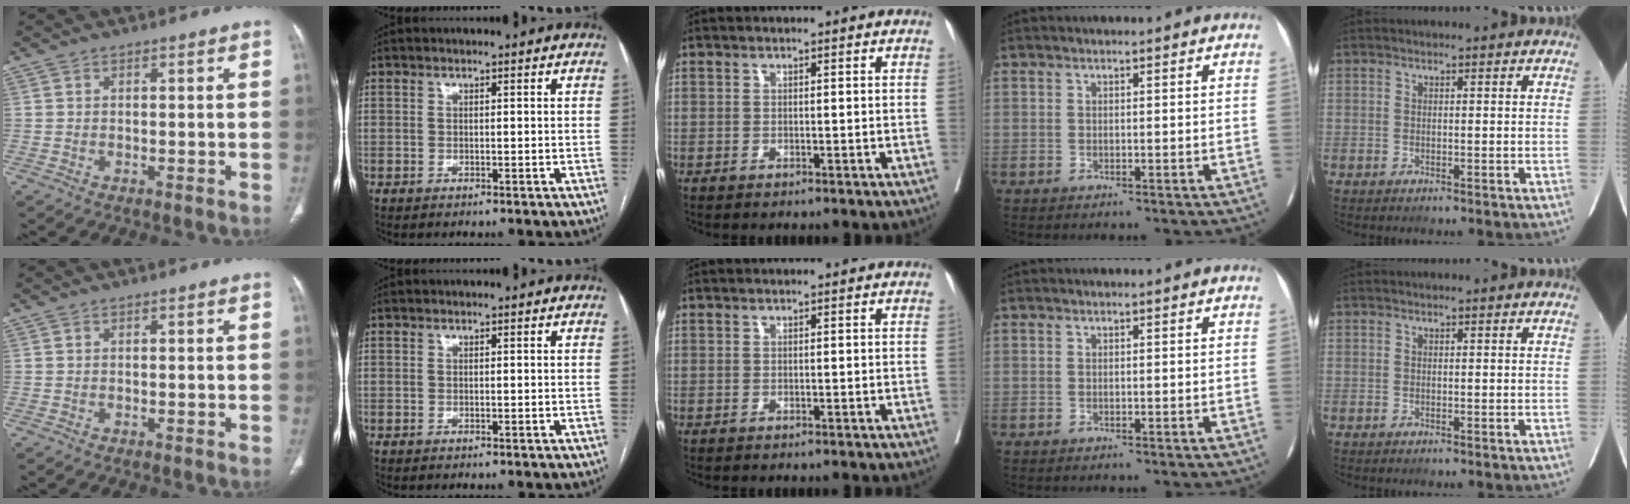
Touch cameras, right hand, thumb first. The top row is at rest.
{}